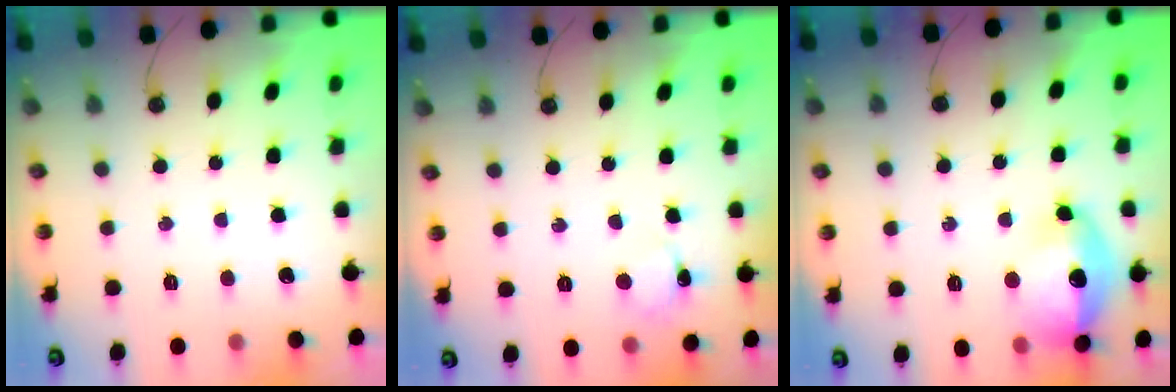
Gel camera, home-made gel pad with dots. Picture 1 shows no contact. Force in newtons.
{"total": 5.3, "press": 5.3, "slide": 0.8}
{"total": 15.4, "press": 15.4, "slide": 1.3}